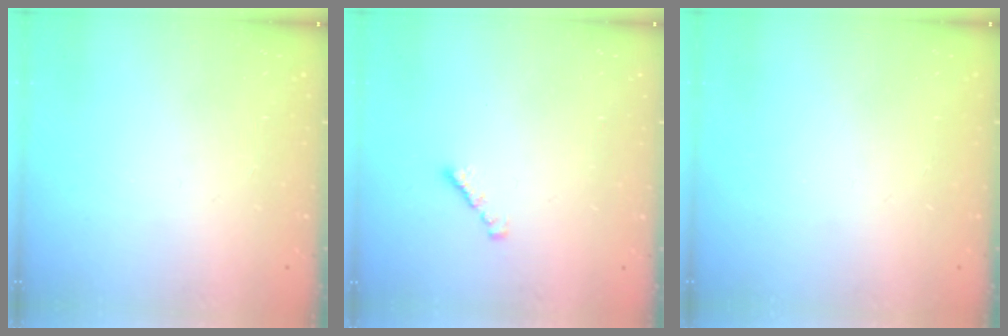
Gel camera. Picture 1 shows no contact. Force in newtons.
{"total": 1.0, "press": 0.8, "slide": 0.5}
{"total": 0.0}